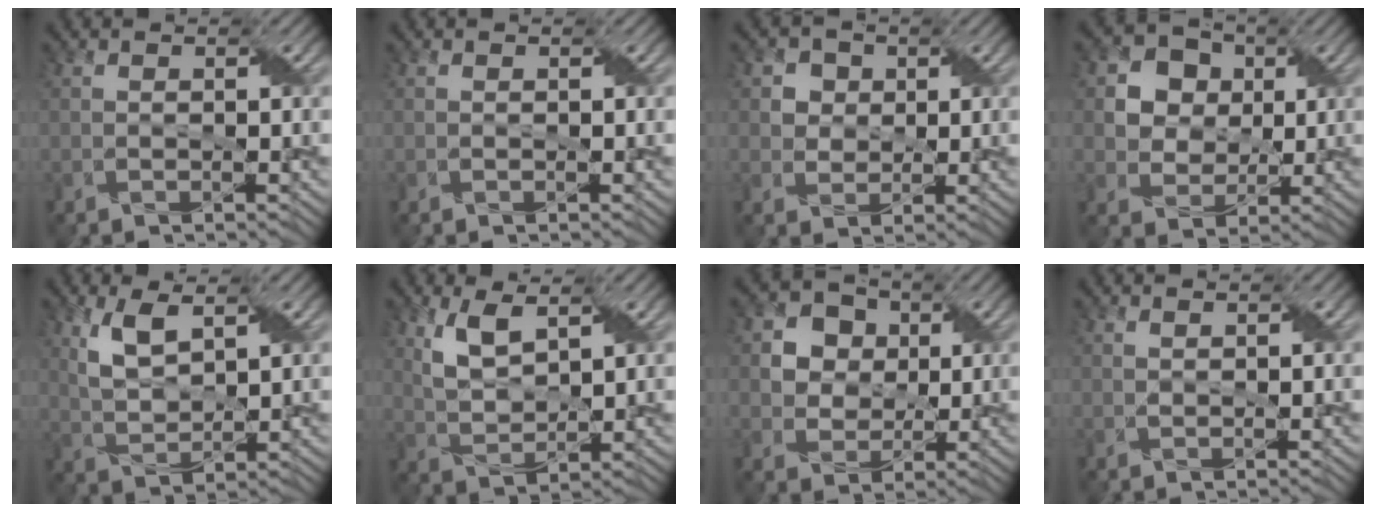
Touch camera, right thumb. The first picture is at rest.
{"total": 0.0}
{"total": 3.9, "force": [1.4, 3.4, 1.3], "torque": [-0.045, -0.004, 0.026]}
{"total": 6.7, "force": [1.9, 5.7, 2.8], "torque": [-0.078, 0.007, 0.017]}
{"total": 5.7, "force": [2.8, 2.6, 4.3], "torque": [-0.103, -0.001, 0.056]}
{"total": 5.8, "force": [3.0, 2.6, 4.2], "torque": [-0.102, -0.002, 0.060]}
{"total": 5.9, "force": [1.5, 5.1, 2.4], "torque": [-0.063, 0.007, 0.010]}
{"total": 0.5, "force": [0.4, 0.2, 0.3], "torque": [-0.010, 0.002, 0.009]}